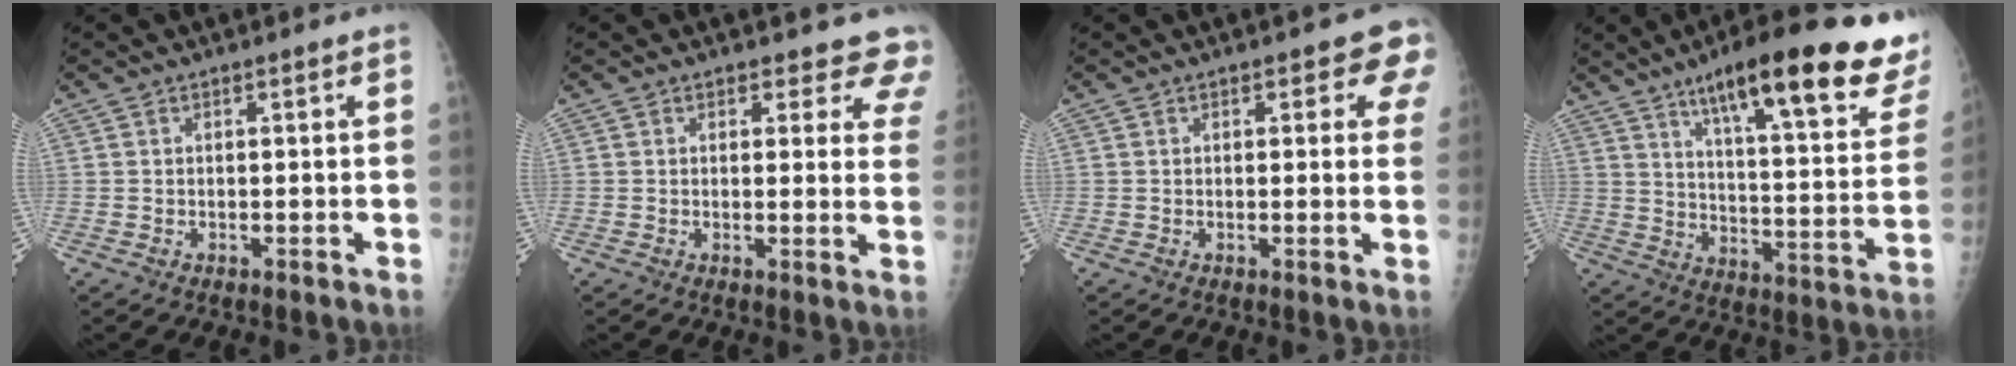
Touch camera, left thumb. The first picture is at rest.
{"total": 7.9, "force": [7.2, 3.2, 0.9], "torque": [0.045, -0.032, 0.048]}
{"total": 5.0, "force": [2.6, 2.6, 3.3], "torque": [0.003, -0.005, 0.018]}
{"total": 26.7, "force": [16.7, 5.4, 20.1], "torque": [-0.257, -0.049, 0.236]}